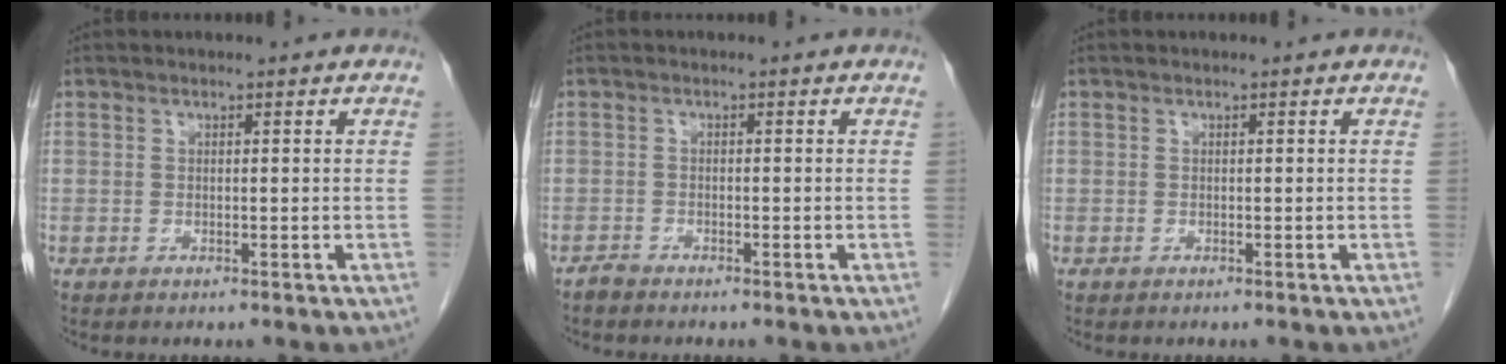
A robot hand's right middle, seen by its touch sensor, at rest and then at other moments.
{"total": 1.0, "force": [-1.0, 0.2, 0.1], "torque": [-0.005, -0.001, -0.018]}
{"total": 0.0}